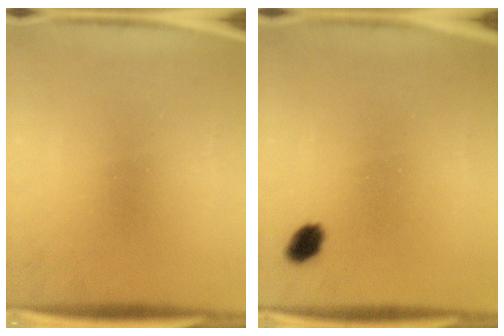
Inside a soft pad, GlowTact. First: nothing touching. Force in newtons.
{"total": 2.8}